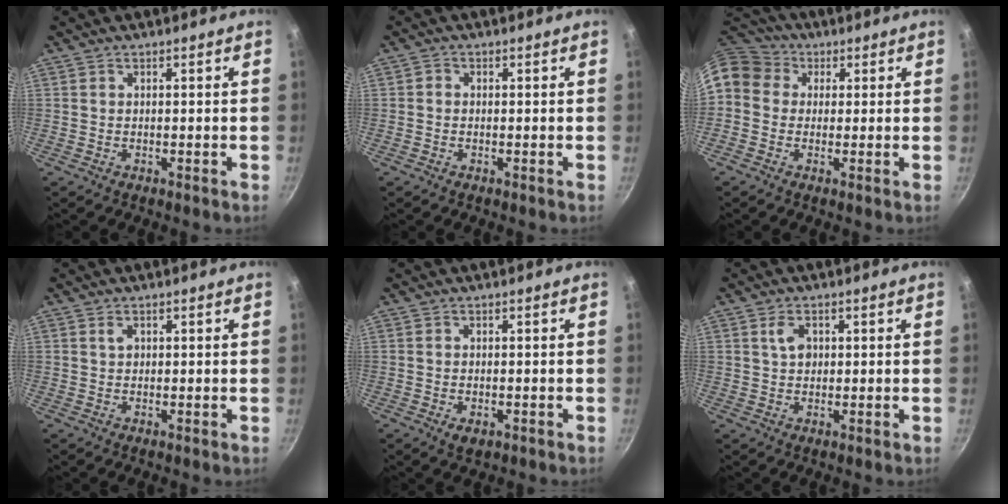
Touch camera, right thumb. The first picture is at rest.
{"total": 0.9, "force": [-0.3, 0.8, 0.3], "torque": [-0.005, 0.004, -0.006]}
{"total": 12.4, "force": [2.9, 10.4, 6.2], "torque": [-0.118, 0.034, 0.035]}
{"total": 1.2, "force": [0.5, 0.9, 0.7], "torque": [-0.006, 0.001, 0.006]}
{"total": 2.3, "force": [-0.7, 1.4, 1.7], "torque": [-0.026, -0.006, -0.008]}
{"total": 3.2, "force": [0.9, 2.2, 2.1], "torque": [-0.027, 0.001, 0.014]}